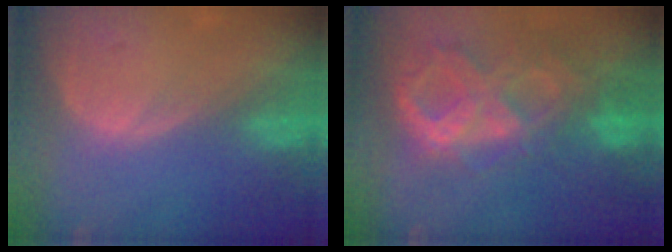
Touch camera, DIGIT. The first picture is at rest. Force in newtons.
{"total": 10.6, "press": 8.9, "slide": 5.7}